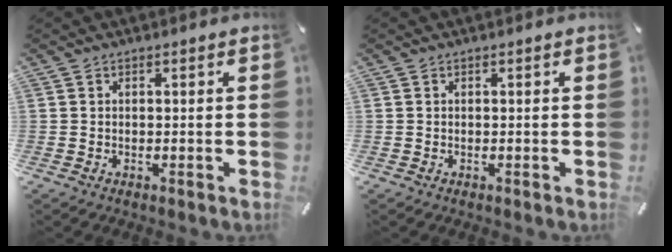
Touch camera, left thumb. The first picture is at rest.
{"total": 0.0}